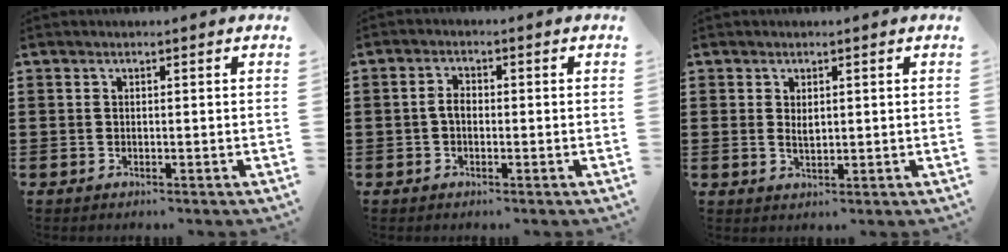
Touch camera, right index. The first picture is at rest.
{"total": 2.3, "force": [-0.4, 1.3, 1.9], "torque": [-0.043, 0.001, -0.011]}
{"total": 1.5, "force": [0.4, 0.8, 1.2], "torque": [-0.025, 0.006, 0.005]}